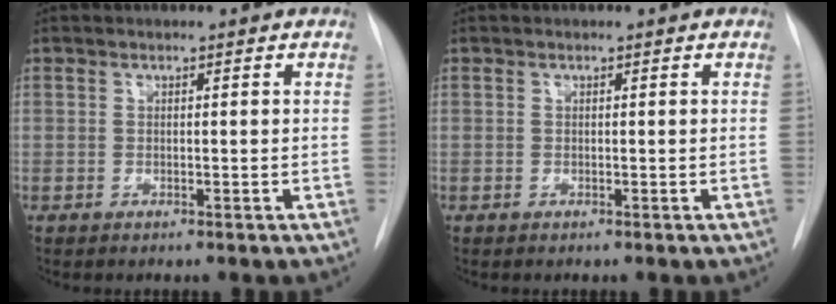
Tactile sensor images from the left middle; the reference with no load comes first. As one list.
[{"total": 0.0}]